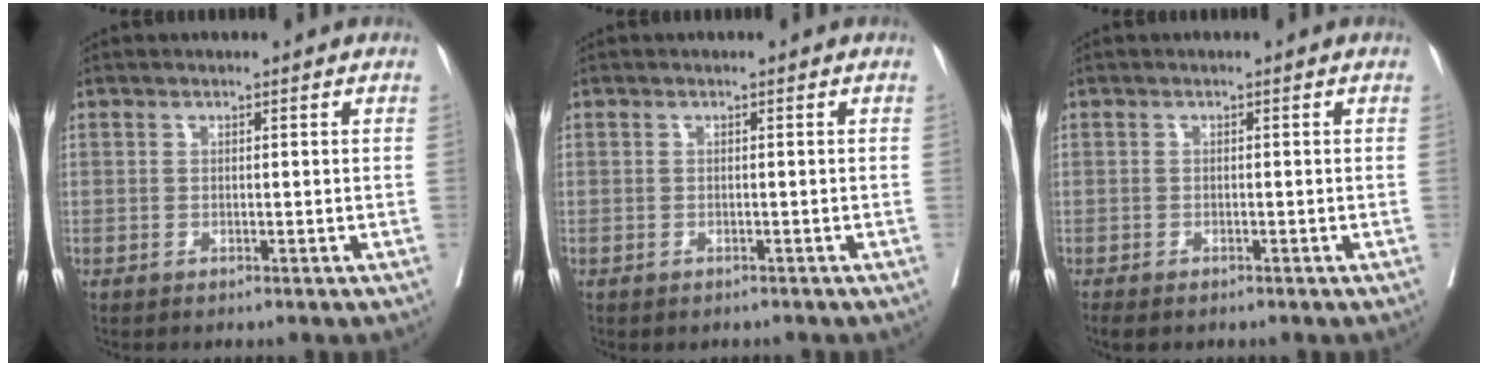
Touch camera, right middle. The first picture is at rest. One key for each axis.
{"total": 0.7, "fx": -0.6, "fy": 0.3, "fz": 0.1, "tx": -0.009, "ty": -0.001, "tz": -0.012}
{"total": 2.6, "fx": -2.0, "fy": 1.1, "fz": 1.3, "tx": -0.022, "ty": -0.007, "tz": -0.028}